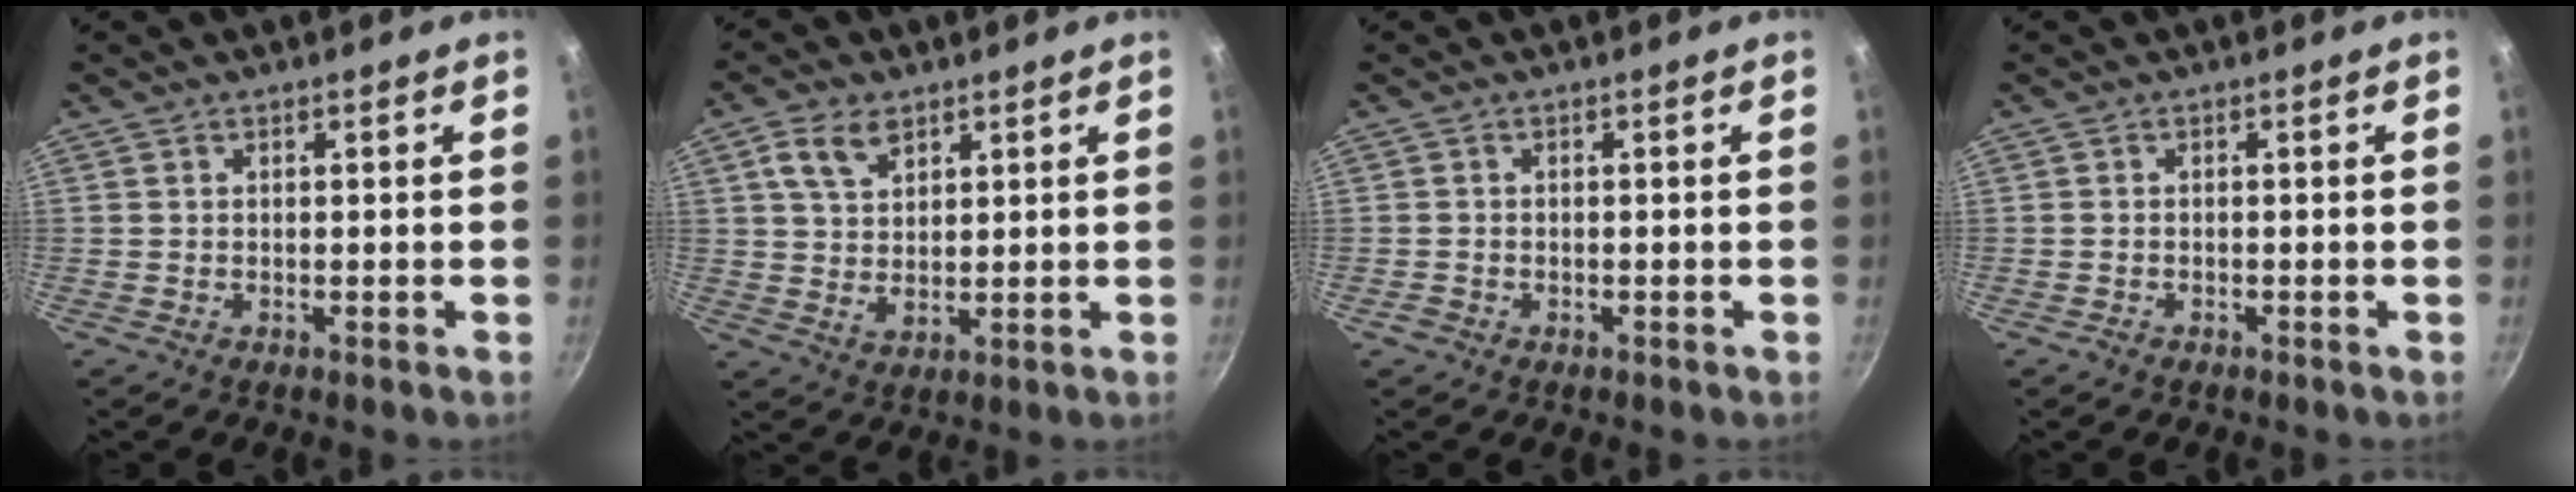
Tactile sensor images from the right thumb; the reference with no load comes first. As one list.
[{"total": 7.5, "force": [3.6, 4.8, 4.4], "torque": [-0.064, -0.013, 0.069]}, {"total": 1.4, "force": [-0.8, 1.1, 0.5], "torque": [-0.012, 0.005, -0.013]}, {"total": 0.8, "force": [-0.6, 0.5, 0.3], "torque": [-0.012, 0.007, -0.012]}]